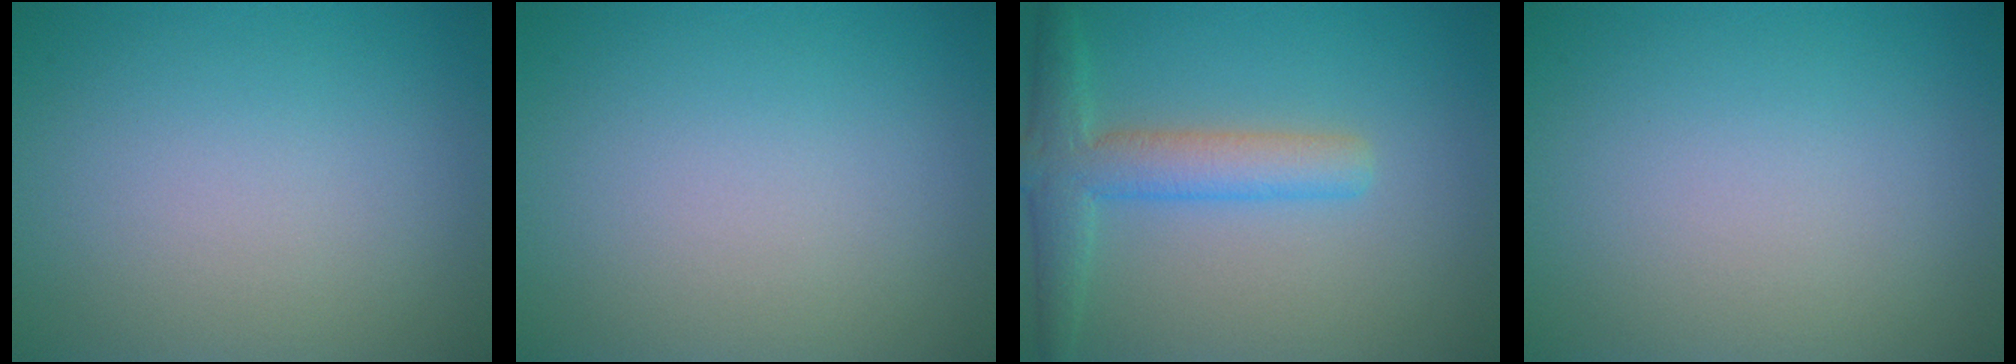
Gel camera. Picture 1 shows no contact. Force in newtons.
{"total": 0.0}
{"total": 4.4, "press": 4.4, "slide": 0.2}
{"total": 0.0}